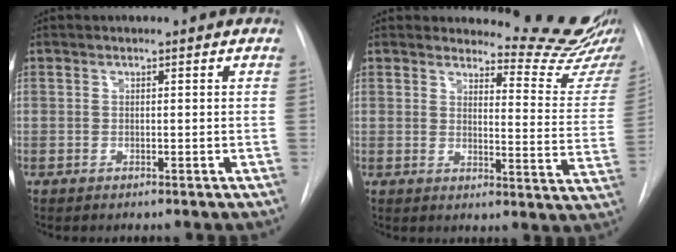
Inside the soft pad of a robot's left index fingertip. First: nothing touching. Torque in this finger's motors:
{"motor_torque": [0.94, -1.18, 0.09, -0.05]}